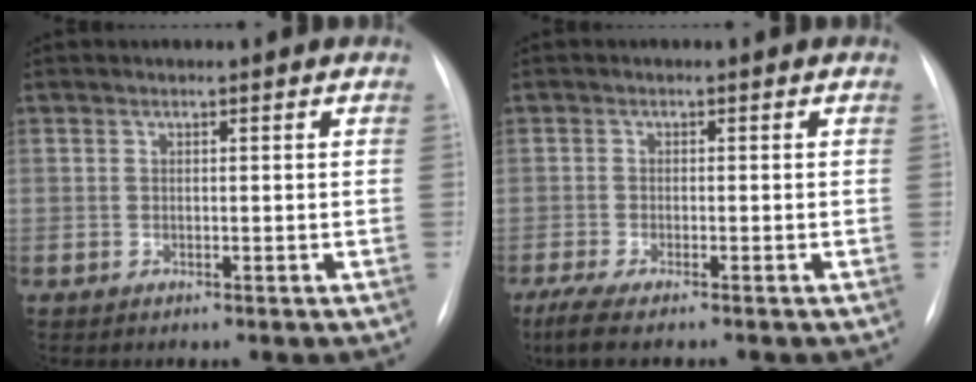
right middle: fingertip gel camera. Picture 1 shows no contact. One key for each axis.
{"total": 5.3, "fx": -4.1, "fy": 0.3, "fz": 3.3, "tx": -0.063, "ty": -0.016, "tz": -0.070}